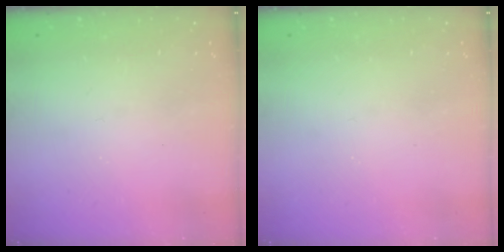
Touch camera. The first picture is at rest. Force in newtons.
{"total": 0.0}